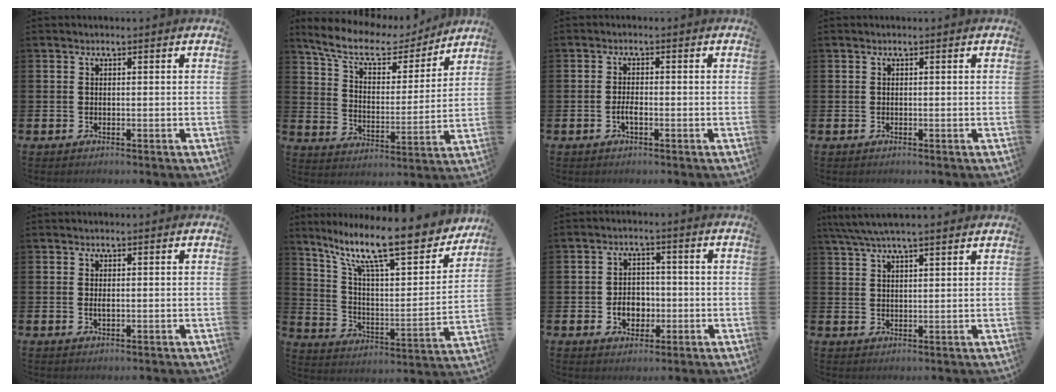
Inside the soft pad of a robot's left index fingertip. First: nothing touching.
{"total": 9.2, "force": [7.7, 3.3, 3.7], "torque": [-0.102, -0.048, 0.130]}
{"total": 1.8, "force": [-0.7, 0.6, 1.5], "torque": [-0.023, -0.001, -0.015]}
{"total": 0.0}
{"total": 0.8, "force": [0.1, 0.3, 0.7], "torque": [-0.009, -0.001, 0.000]}
{"total": 14.9, "force": [11.7, 3.6, 8.5], "torque": [-0.177, -0.078, 0.195]}
{"total": 4.2, "force": [-1.0, 3.3, 2.4], "torque": [-0.029, -0.003, -0.027]}
{"total": 5.1, "force": [4.6, 0.4, 2.3], "torque": [-0.059, -0.007, 0.085]}